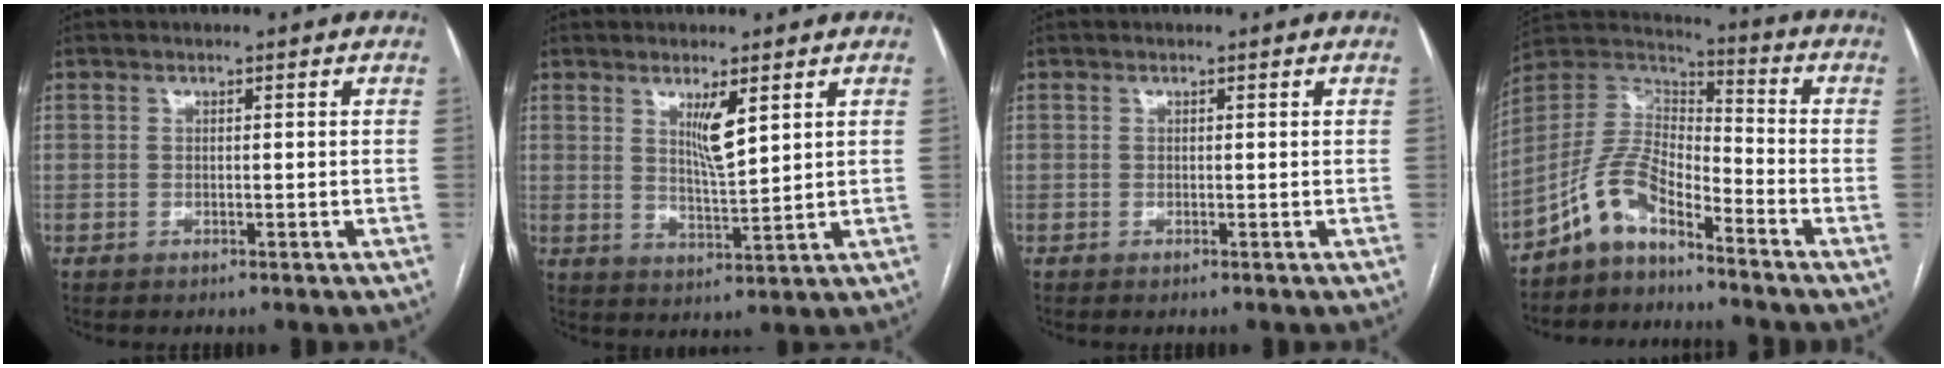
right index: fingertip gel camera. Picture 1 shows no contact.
{"total": 5.1, "force": [2.4, 0.6, 4.4], "torque": [-0.081, -0.013, 0.048]}
{"total": 0.0}
{"total": 9.1, "force": [-6.7, 3.2, 5.2], "torque": [-0.116, 0.027, -0.135]}